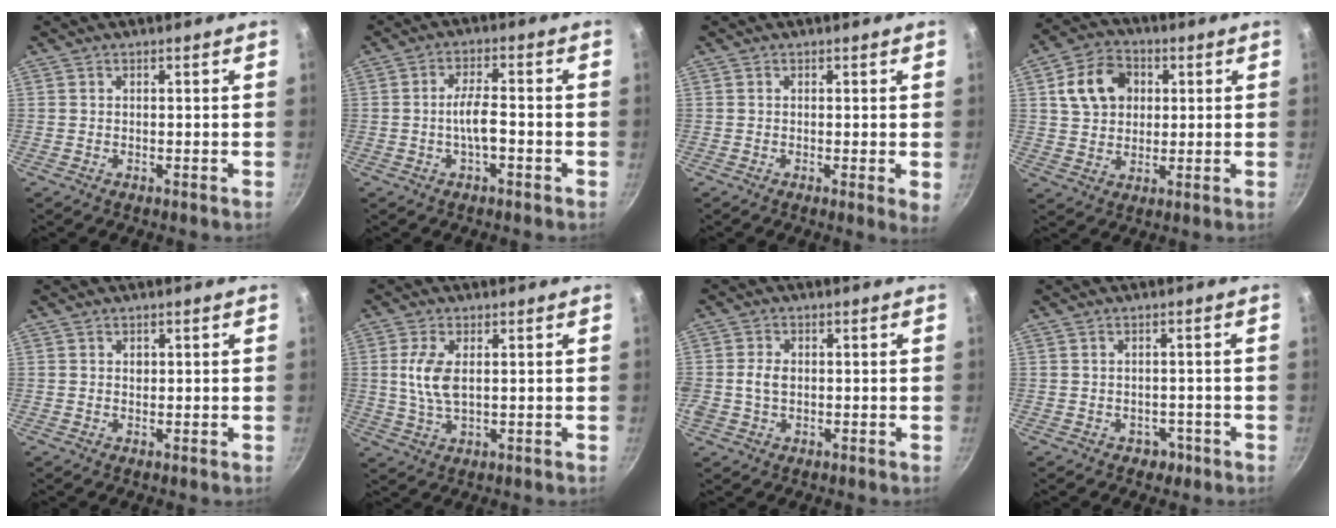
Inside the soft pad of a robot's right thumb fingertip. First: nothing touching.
{"total": 5.0, "force": [-1.6, 1.4, 4.5], "torque": [-0.079, 0.019, -0.032]}
{"total": 2.5, "force": [0.0, 0.3, 2.4], "torque": [-0.030, -0.011, -0.004]}
{"total": 11.0, "force": [2.9, 8.6, 6.2], "torque": [-0.087, 0.011, 0.042]}
{"total": 0.9, "force": [0.2, 0.7, 0.4], "torque": [-0.004, 0.000, 0.004]}
{"total": 6.4, "force": [1.0, 3.0, 5.6], "torque": [-0.117, -0.002, 0.020]}
{"total": 3.9, "force": [-0.1, 2.8, 2.7], "torque": [-0.045, 0.007, -0.005]}
{"total": 2.4, "force": [-1.2, 1.9, 0.8], "torque": [0.007, 0.016, -0.003]}